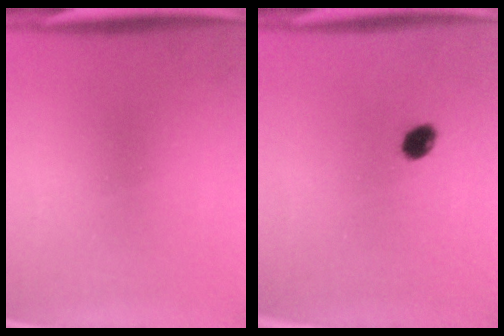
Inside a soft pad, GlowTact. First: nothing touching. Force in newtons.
{"total": 3.1}